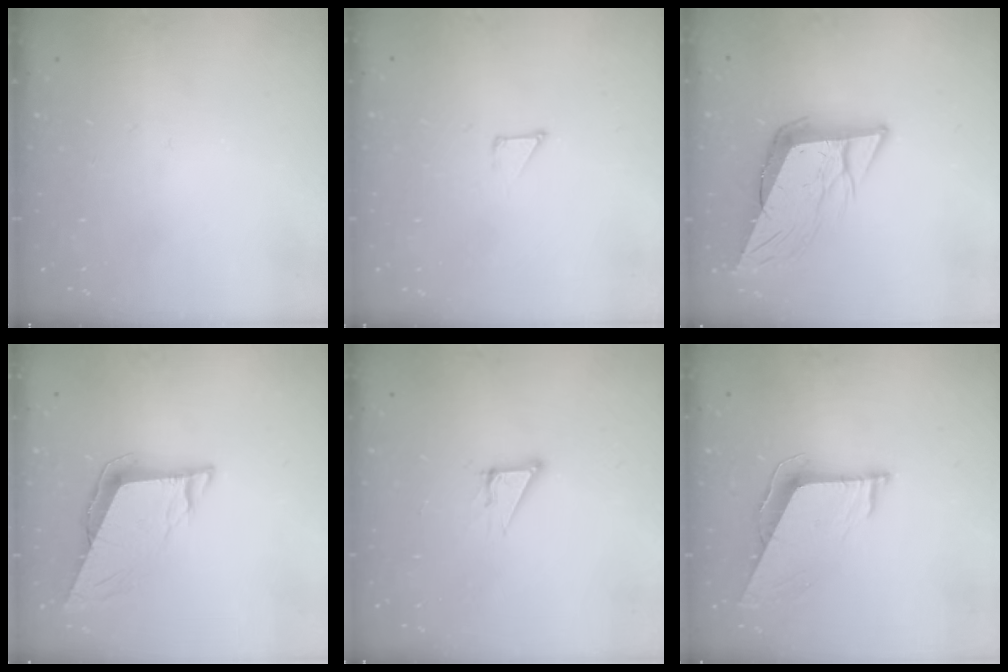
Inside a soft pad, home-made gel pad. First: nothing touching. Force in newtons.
{"total": 1.2, "press": 1.2, "slide": 0.0}
{"total": 11.8, "press": 11.2, "slide": 3.6}
{"total": 9.0, "press": 8.7, "slide": 2.5}
{"total": 5.1, "press": 5.1, "slide": 0.5}
{"total": 7.5, "press": 7.5, "slide": 0.1}